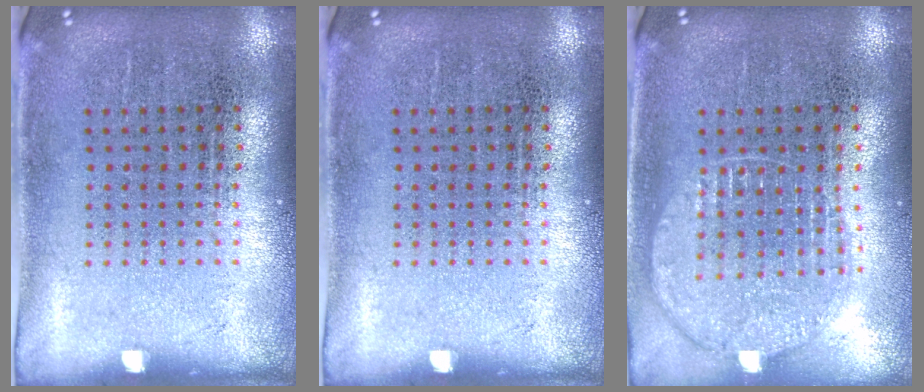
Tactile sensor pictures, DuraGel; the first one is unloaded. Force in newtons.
{"total": 0.0}
{"total": 1.0, "press": 1.0, "slide": 0.1}